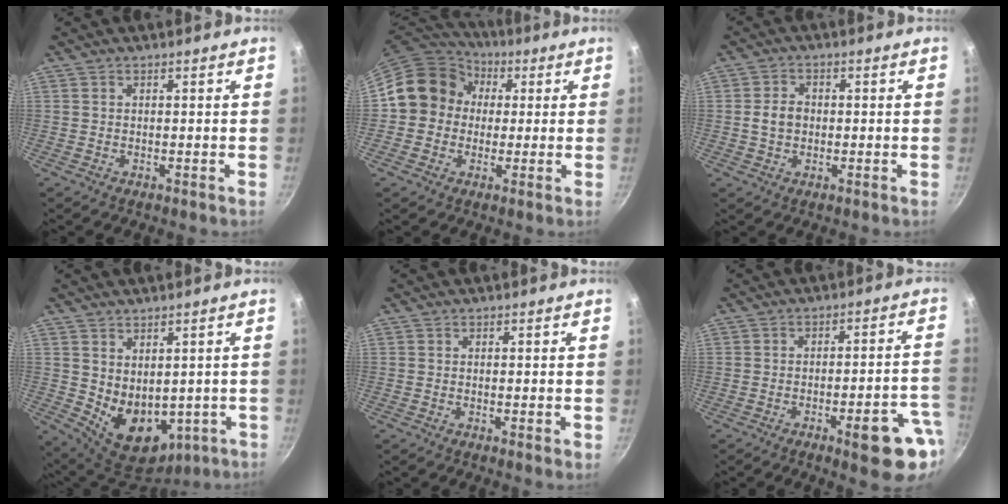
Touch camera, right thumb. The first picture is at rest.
{"total": 13.2, "force": [1.5, 11.8, 5.7], "torque": [-0.058, 0.029, 0.005]}
{"total": 4.2, "force": [-0.2, 3.3, 2.6], "torque": [-0.035, 0.011, -0.008]}
{"total": 11.5, "force": [0.8, 8.2, 8.0], "torque": [-0.098, -0.032, 0.044]}
{"total": 1.1, "force": [0.0, 0.2, 1.0], "torque": [-0.015, -0.007, -0.003]}
{"total": 12.2, "force": [-5.3, 3.2, 10.6], "torque": [-0.107, 0.034, -0.065]}